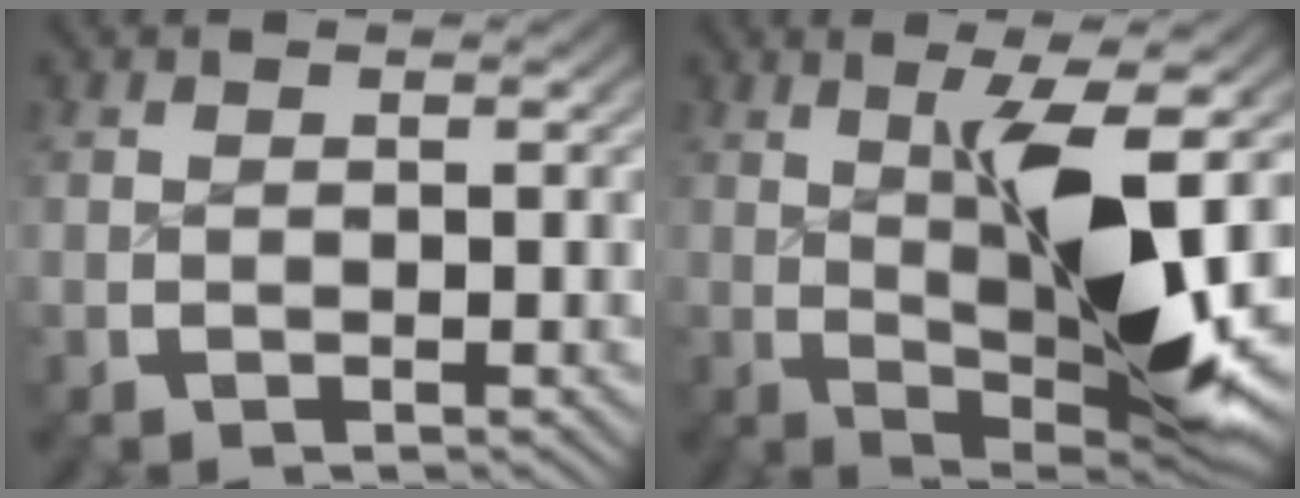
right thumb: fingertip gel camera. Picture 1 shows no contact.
{"total": 11.6, "force": [0.1, 4.4, 10.8], "torque": [-0.187, -0.023, 0.020]}